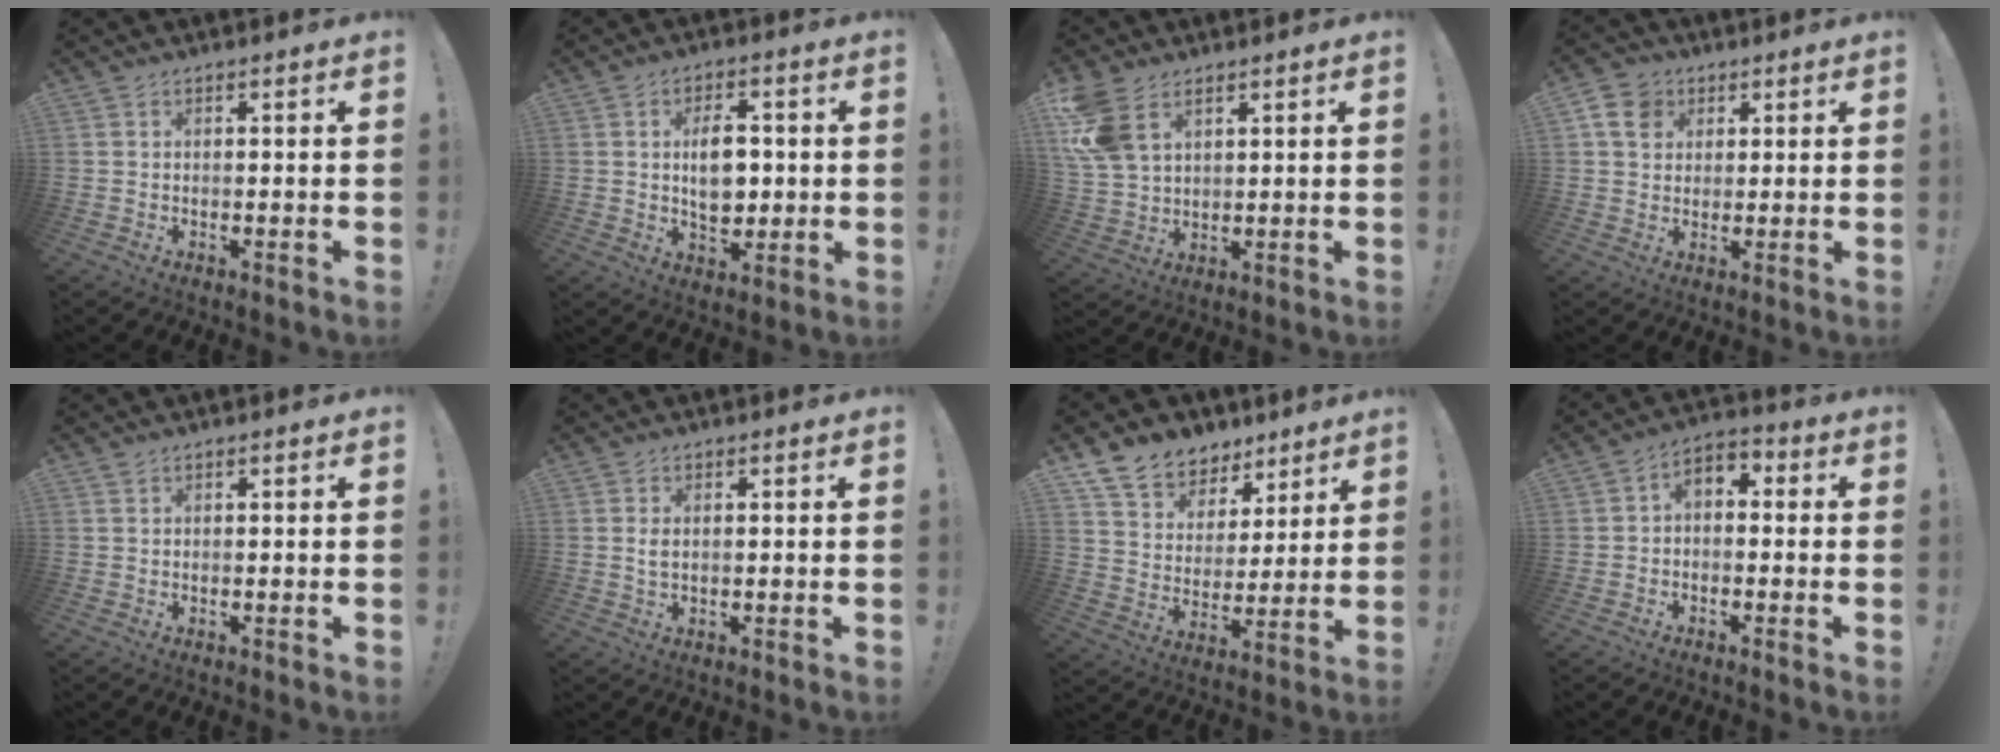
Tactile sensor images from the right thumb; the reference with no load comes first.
{"total": 9.6, "force": [0.6, 6.5, 7.0], "torque": [-0.111, 0.002, 0.008]}
{"total": 10.4, "force": [5.3, 6.7, 6.0], "torque": [-0.114, -0.018, 0.106]}
{"total": 8.6, "force": [3.6, 7.1, 3.3], "torque": [-0.053, -0.009, 0.074]}
{"total": 0.6, "force": [0.5, 0.3, 0.1], "torque": [-0.003, 0.001, 0.011]}
{"total": 2.0, "force": [0.3, 1.0, 1.7], "torque": [-0.030, 0.001, 0.003]}
{"total": 10.2, "force": [7.6, 6.4, 2.0], "torque": [-0.039, -0.062, 0.147]}
{"total": 4.4, "force": [-2.1, 3.0, 2.5], "torque": [-0.047, 0.018, -0.037]}